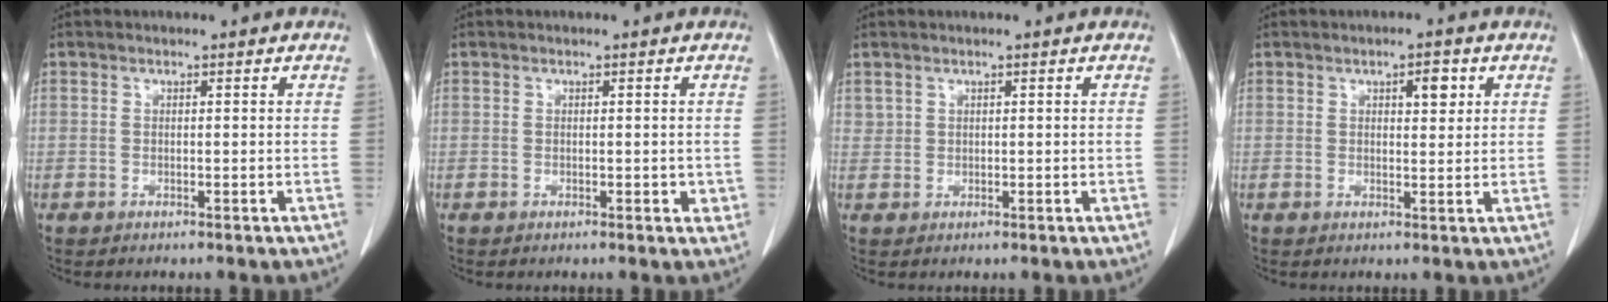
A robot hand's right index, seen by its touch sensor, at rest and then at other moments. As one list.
[{"total": 1.7, "force": [-0.3, 1.0, 1.4], "torque": [-0.011, 0.001, -0.003]}, {"total": 0.9, "force": [0.6, 0.7, 0.0], "torque": [0.009, 0.004, 0.010]}, {"total": 3.0, "force": [1.3, 1.1, 2.4], "torque": [-0.036, 0.001, 0.019]}]